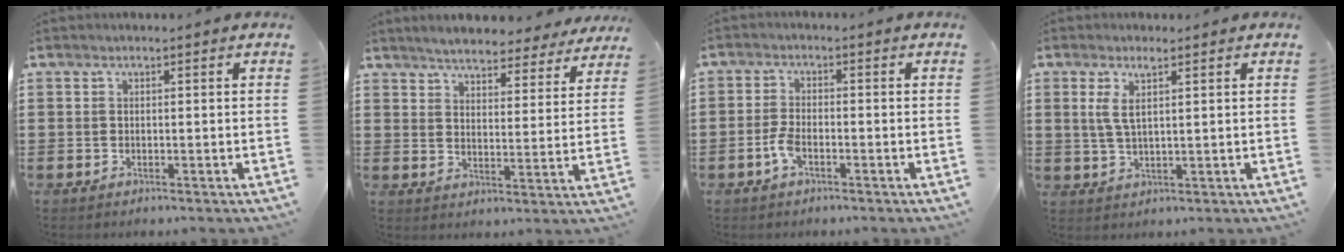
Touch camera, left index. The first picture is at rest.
{"total": 4.8, "force": [4.7, 0.0, 0.7], "torque": [-0.036, -0.027, 0.081]}
{"total": 3.2, "force": [-1.5, 1.1, 2.6], "torque": [-0.067, -0.003, -0.033]}
{"total": 3.5, "force": [1.5, 0.8, 3.1], "torque": [-0.073, -0.002, 0.023]}